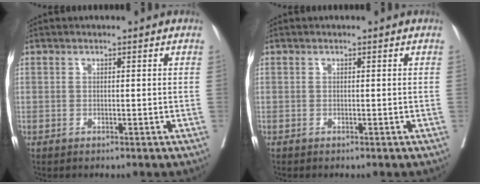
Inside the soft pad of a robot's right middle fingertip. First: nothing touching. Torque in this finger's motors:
{"motor_torque": [0.42, -0.37, 0.02, 0.02]}